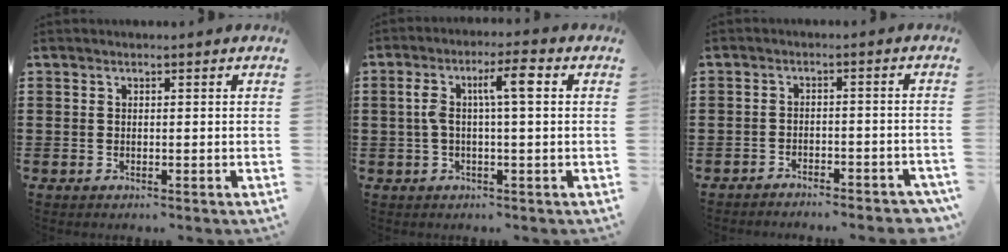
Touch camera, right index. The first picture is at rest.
{"total": 6.3, "force": [0.9, 1.3, 6.1], "torque": [-0.123, 0.005, 0.007]}
{"total": 2.8, "force": [-2.8, 0.3, -0.2], "torque": [-0.004, 0.001, -0.060]}